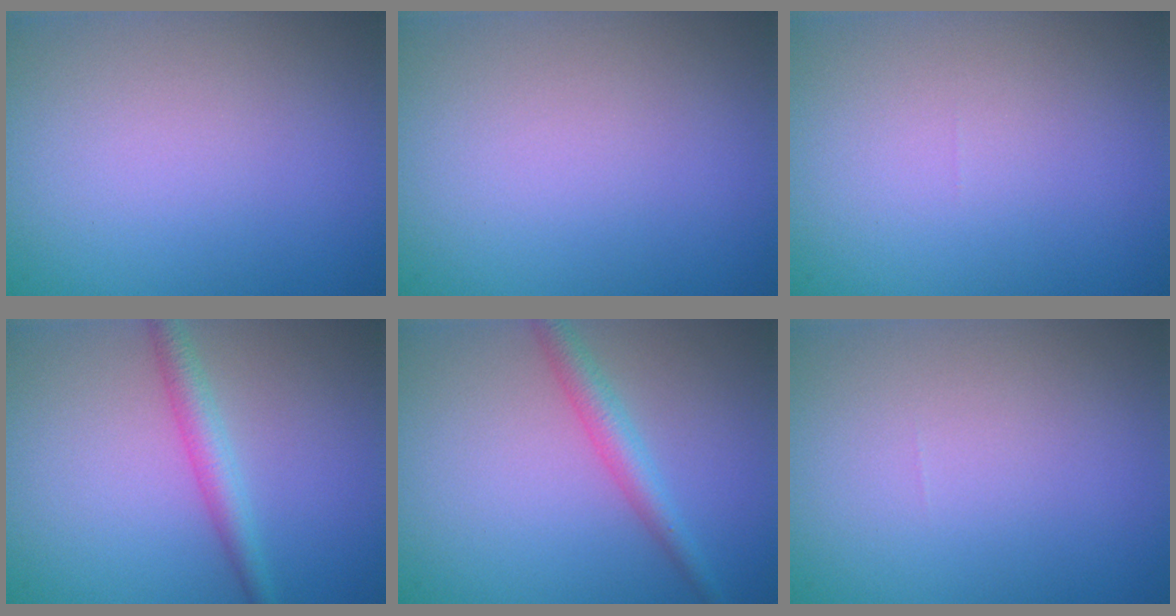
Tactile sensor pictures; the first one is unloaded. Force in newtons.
{"total": 0.0}
{"total": 0.0}
{"total": 2.5, "press": 2.5, "slide": 0.1}
{"total": 2.6, "press": 2.6, "slide": 0.0}
{"total": 0.0}